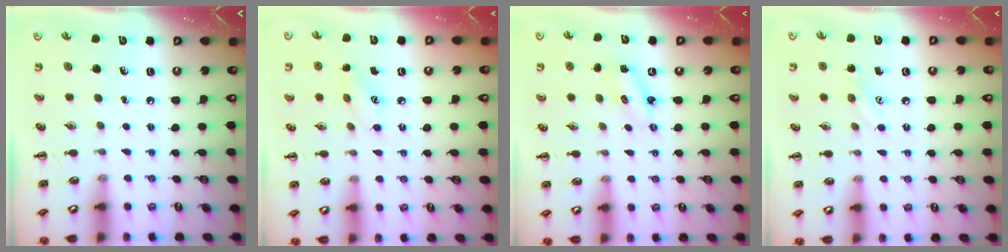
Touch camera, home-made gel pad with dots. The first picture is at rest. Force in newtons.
{"total": 6.2, "press": 5.9, "slide": 1.6}
{"total": 2.3, "press": 2.2, "slide": 0.7}
{"total": 6.5, "press": 6.3, "slide": 1.7}